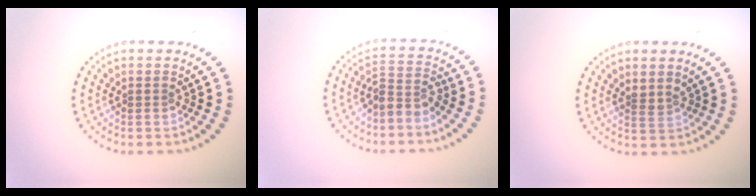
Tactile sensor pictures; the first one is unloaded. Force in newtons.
{"total": 2.6, "press": 1.9, "slide": 1.7}
{"total": 1.4, "press": 1.2, "slide": 0.8}